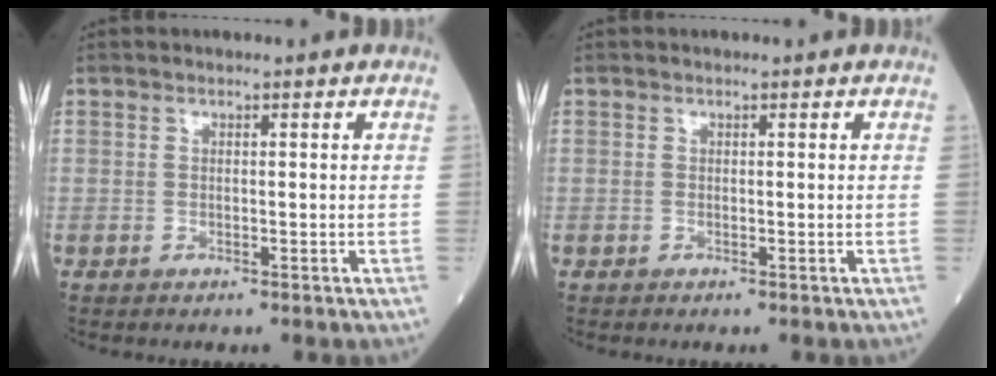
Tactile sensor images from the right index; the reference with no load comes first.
{"total": 0.0}